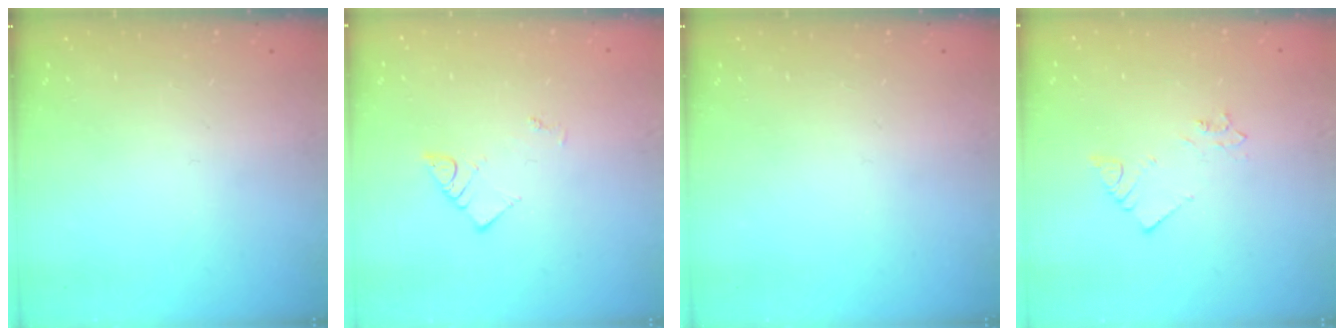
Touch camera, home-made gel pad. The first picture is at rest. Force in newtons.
{"total": 3.7, "press": 3.6, "slide": 0.6}
{"total": 0.0}
{"total": 2.7, "press": 2.7, "slide": 0.3}